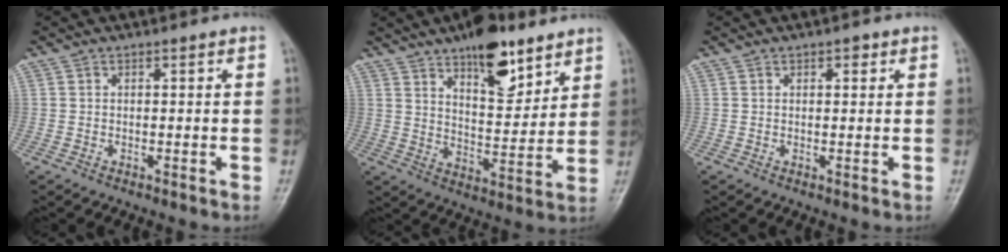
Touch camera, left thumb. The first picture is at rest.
{"total": 13.6, "force": [9.0, 5.6, 8.6], "torque": [-0.094, -0.056, 0.141]}
{"total": 1.5, "force": [0.8, 0.9, 0.9], "torque": [-0.003, -0.001, 0.009]}